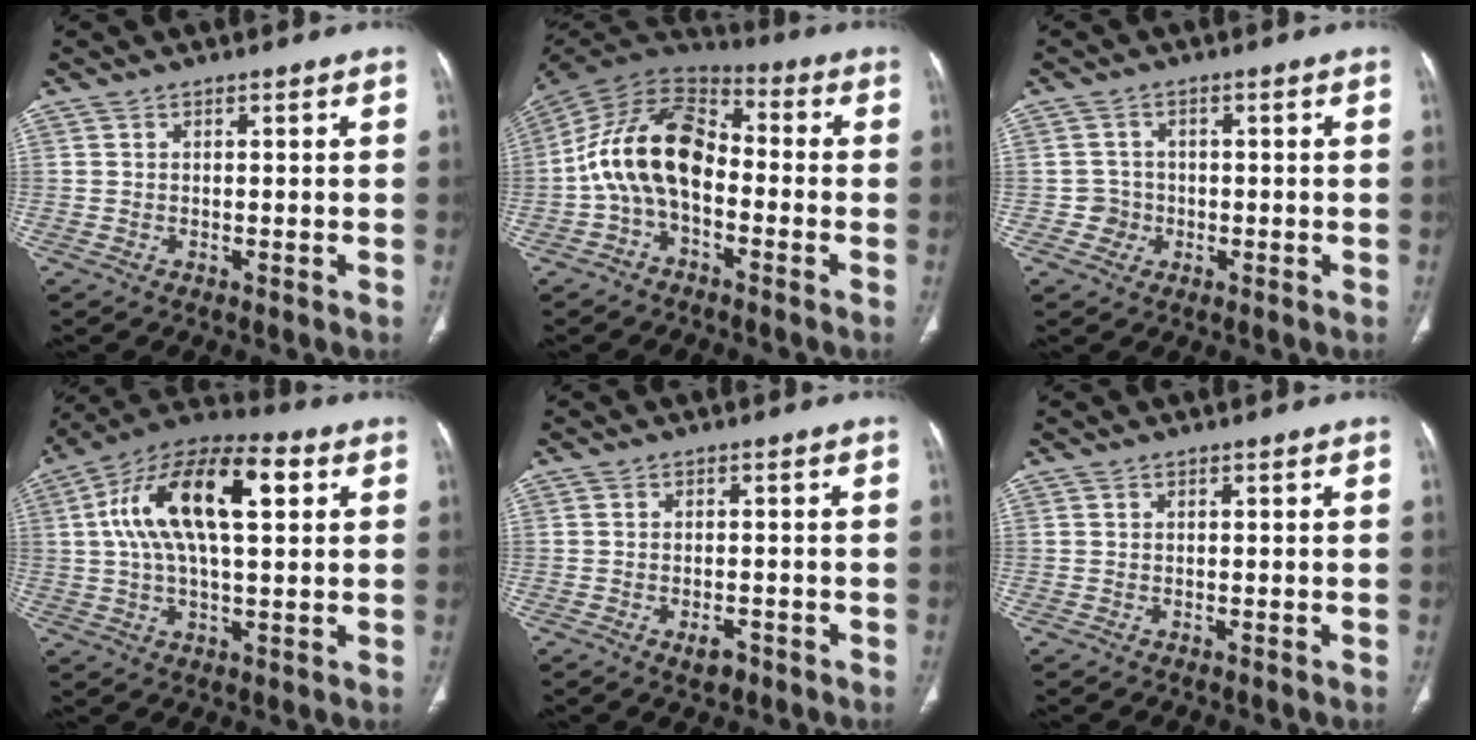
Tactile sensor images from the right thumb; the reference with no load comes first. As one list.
[{"total": 15.5, "force": [-2.4, 9.5, 12.0], "torque": [-0.213, 0.056, -0.055]}, {"total": 2.6, "force": [-0.7, 2.6, 0.0], "torque": [0.023, 0.012, -0.014]}, {"total": 19.4, "force": [4.8, 8.5, 16.8], "torque": [-0.292, 0.026, 0.071]}, {"total": 2.6, "force": [-1.4, 1.4, 1.7], "torque": [-0.023, 0.004, -0.018]}, {"total": 0.0}]